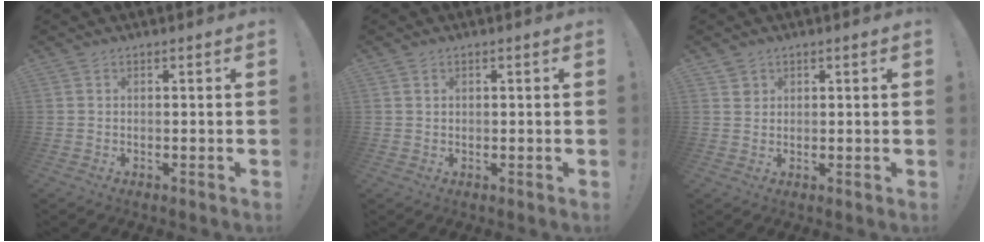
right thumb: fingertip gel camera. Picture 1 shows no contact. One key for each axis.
{"total": 1.1, "fx": 0.7, "fy": 0.8, "fz": 0.3, "tx": -0.007, "ty": 0.000, "tz": 0.014}
{"total": 2.1, "fx": 1.5, "fy": 1.5, "fz": 0.2, "tx": 0.002, "ty": -0.008, "tz": 0.026}